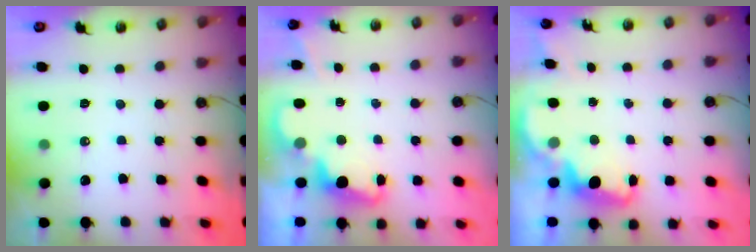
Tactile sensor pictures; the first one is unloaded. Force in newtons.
{"total": 2.4, "press": 2.3, "slide": 0.5}
{"total": 2.5, "press": 2.4, "slide": 0.6}